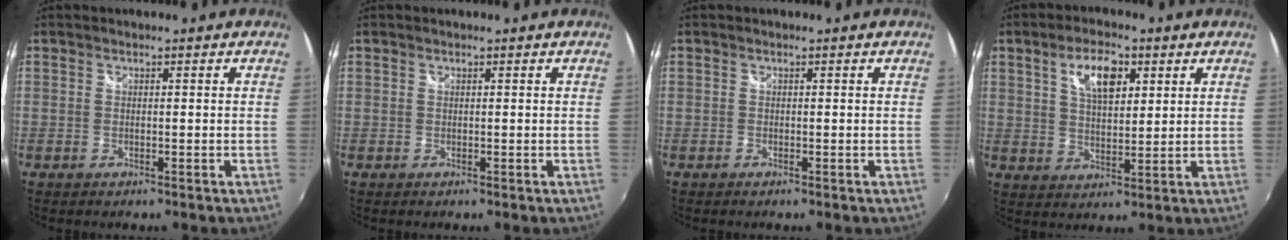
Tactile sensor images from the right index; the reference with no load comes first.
{"total": 0.0}
{"total": 0.0}
{"total": 8.3, "force": [3.6, 3.8, 6.4], "torque": [-0.113, 0.015, 0.065]}